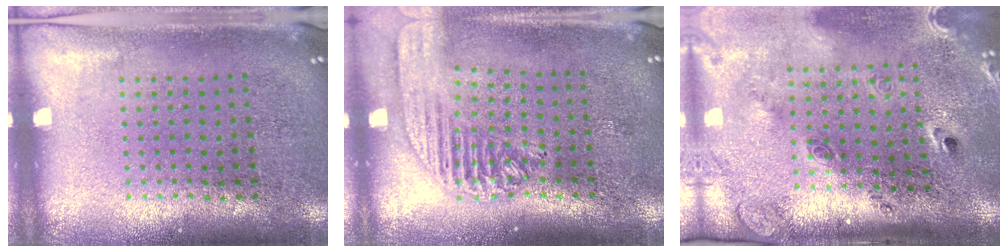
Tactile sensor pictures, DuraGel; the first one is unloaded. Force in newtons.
{"total": 1.9, "press": 1.7, "slide": 0.9}
{"total": 2.9, "press": 2.0, "slide": 2.1}